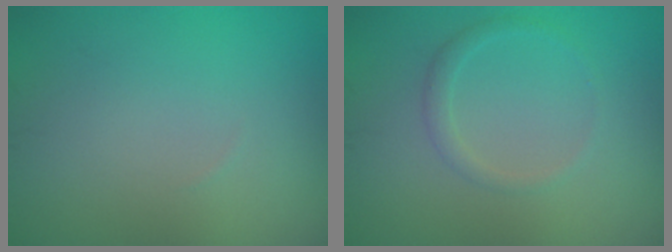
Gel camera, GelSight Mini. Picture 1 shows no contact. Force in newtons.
{"total": 1.3, "press": 1.3, "slide": 0.0}